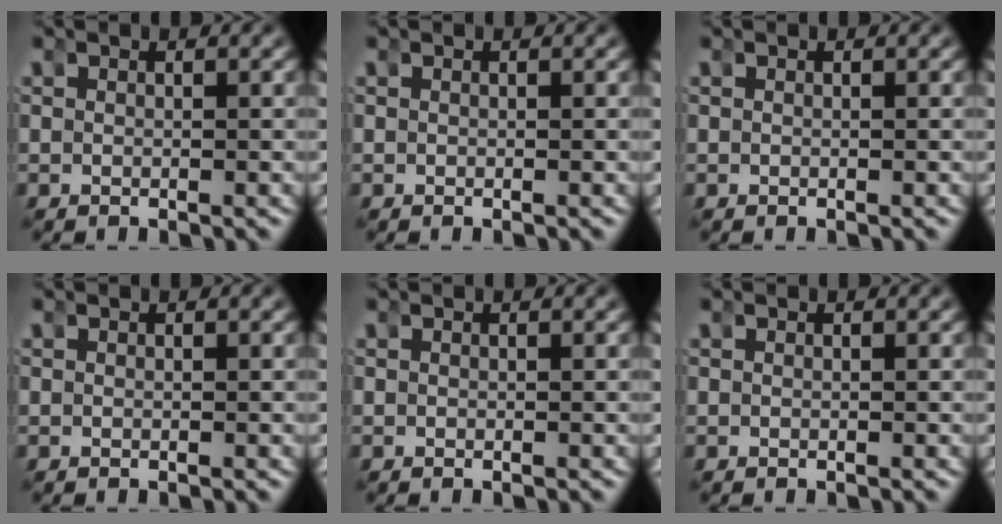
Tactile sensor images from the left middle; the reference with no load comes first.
{"total": 0.0}
{"total": 0.0}
{"total": 0.0}
{"total": 0.0}
{"total": 0.0}